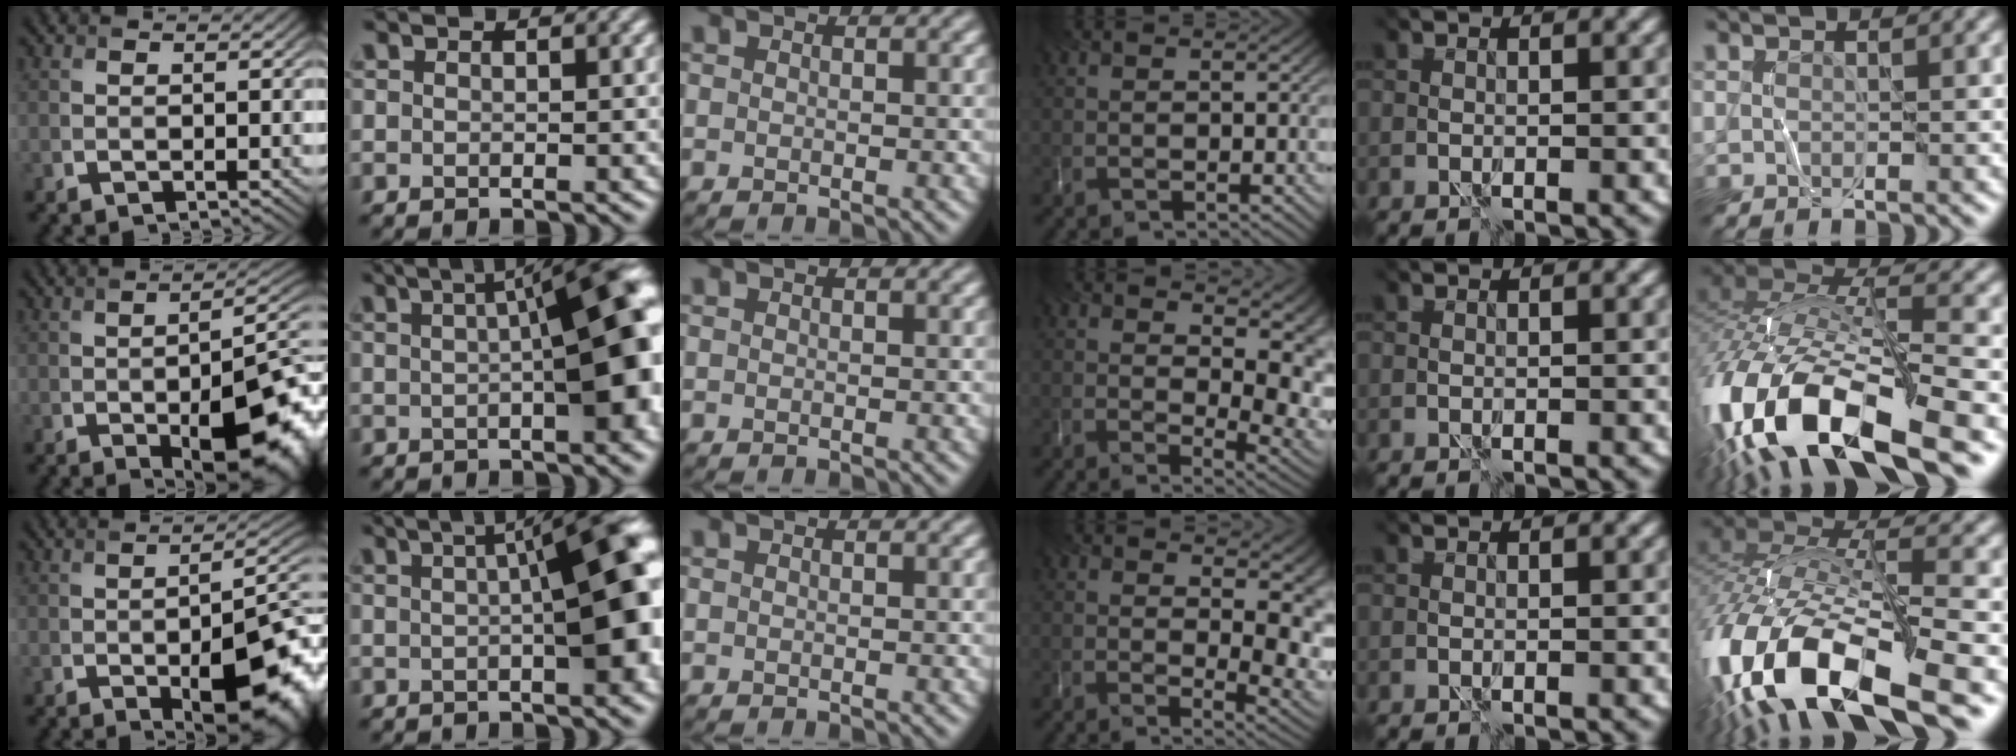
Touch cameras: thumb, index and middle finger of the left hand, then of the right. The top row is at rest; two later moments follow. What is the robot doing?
{"motion": "wrap", "object": "string"}